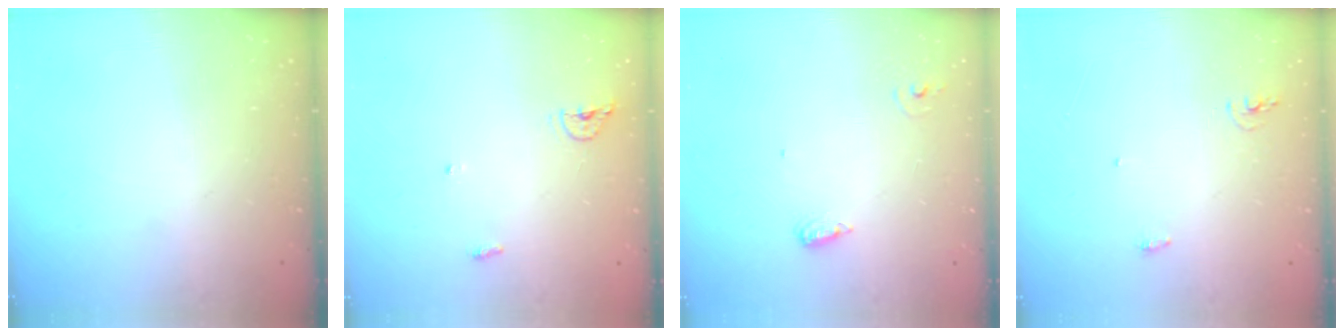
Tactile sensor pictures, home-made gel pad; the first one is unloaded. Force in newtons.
{"total": 4.4, "press": 4.3, "slide": 1.0}
{"total": 6.0, "press": 5.8, "slide": 1.5}
{"total": 7.6, "press": 4.3, "slide": 6.2}